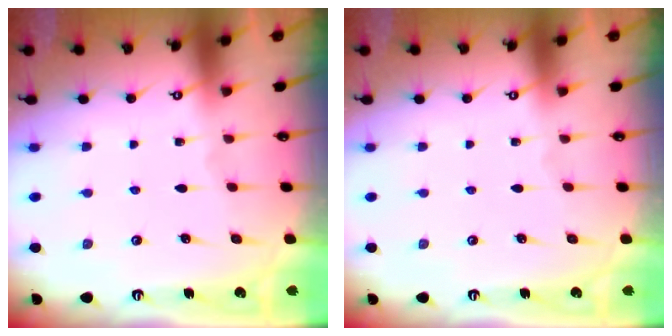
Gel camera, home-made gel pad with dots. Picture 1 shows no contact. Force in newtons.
{"total": 0.0}